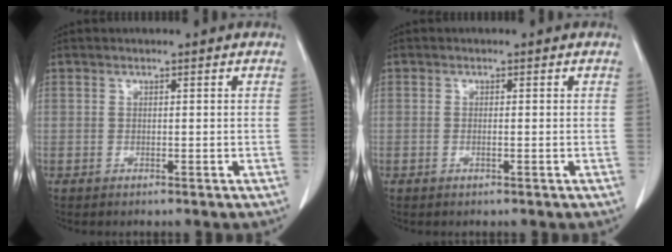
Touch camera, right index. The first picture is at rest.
{"total": 0.6, "force": [-0.1, 0.1, 0.5], "torque": [-0.011, -0.001, -0.001]}